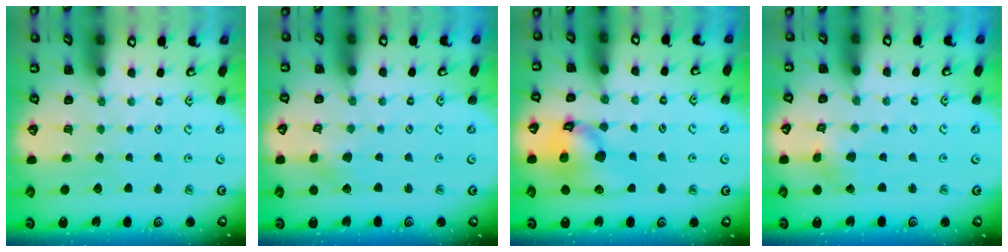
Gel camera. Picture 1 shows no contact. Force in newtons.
{"total": 2.8, "press": 2.7, "slide": 0.5}
{"total": 14.3, "press": 14.2, "slide": 1.9}
{"total": 2.4, "press": 2.4, "slide": 0.2}